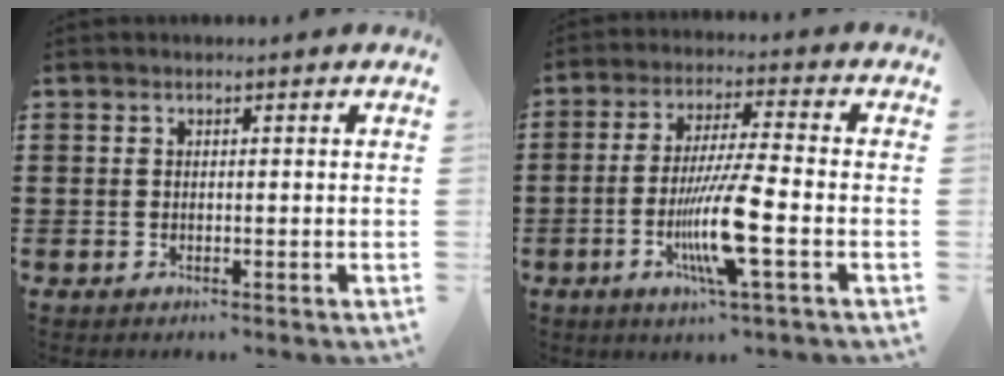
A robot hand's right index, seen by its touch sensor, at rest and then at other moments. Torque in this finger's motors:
{"motor_torque": [2.14, 0.00, 0.44, 0.11]}